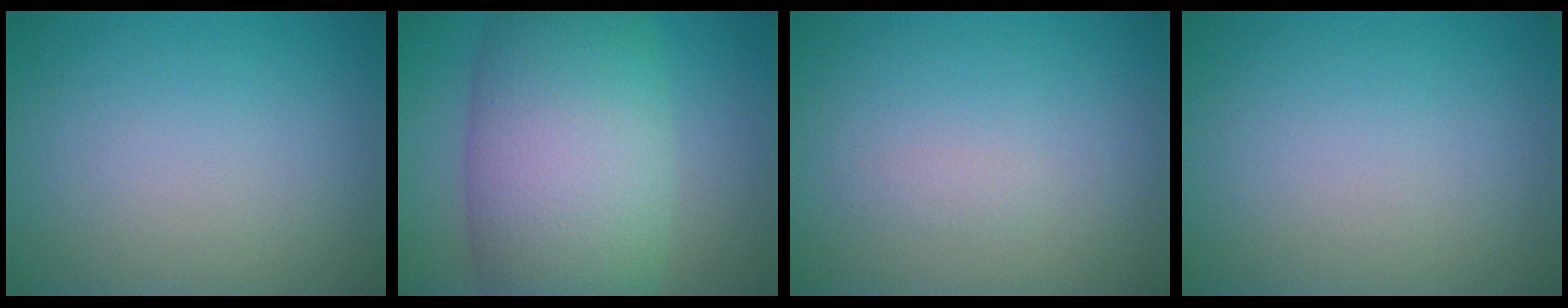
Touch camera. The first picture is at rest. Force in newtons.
{"total": 12.0, "press": 12.0, "slide": 0.6}
{"total": 0.6, "press": 0.6, "slide": 0.0}
{"total": 0.0}